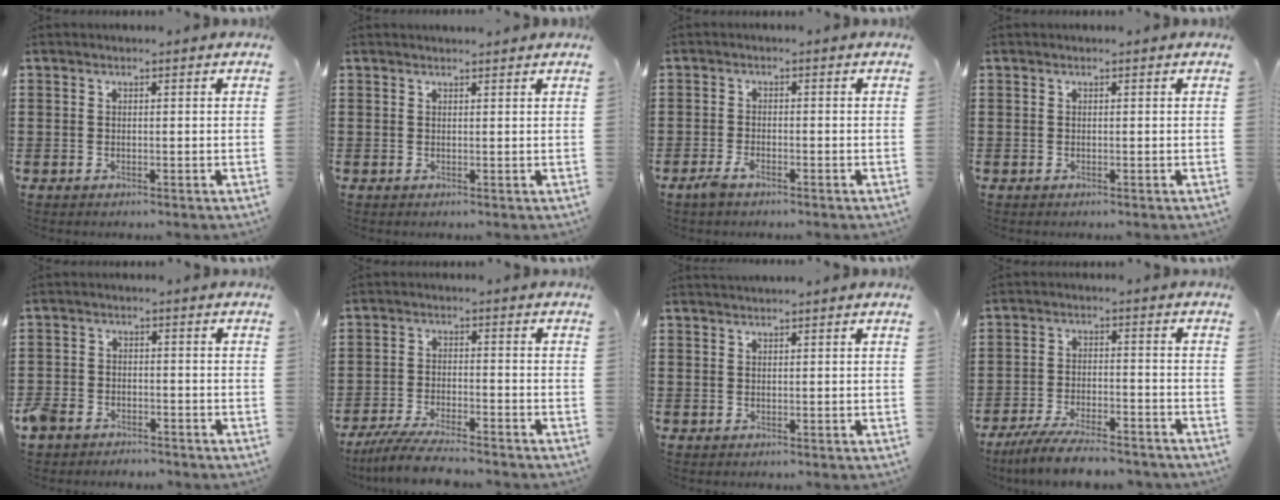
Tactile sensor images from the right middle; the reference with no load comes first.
{"total": 0.8, "force": [0.8, -0.1, 0.0], "torque": [-0.002, -0.004, 0.017]}
{"total": 2.3, "force": [-1.6, 0.7, 1.6], "torque": [-0.043, -0.004, -0.034]}
{"total": 0.0}
{"total": 3.6, "force": [-3.2, 1.5, 0.6], "torque": [-0.035, -0.002, -0.074]}
{"total": 5.6, "force": [-5.1, 0.2, 2.3], "torque": [-0.058, -0.013, -0.101]}
{"total": 0.9, "force": [0.9, 0.0, 0.1], "torque": [-0.003, 0.000, 0.017]}
{"total": 6.9, "force": [-6.1, 0.7, 3.0], "torque": [-0.063, -0.006, -0.116]}